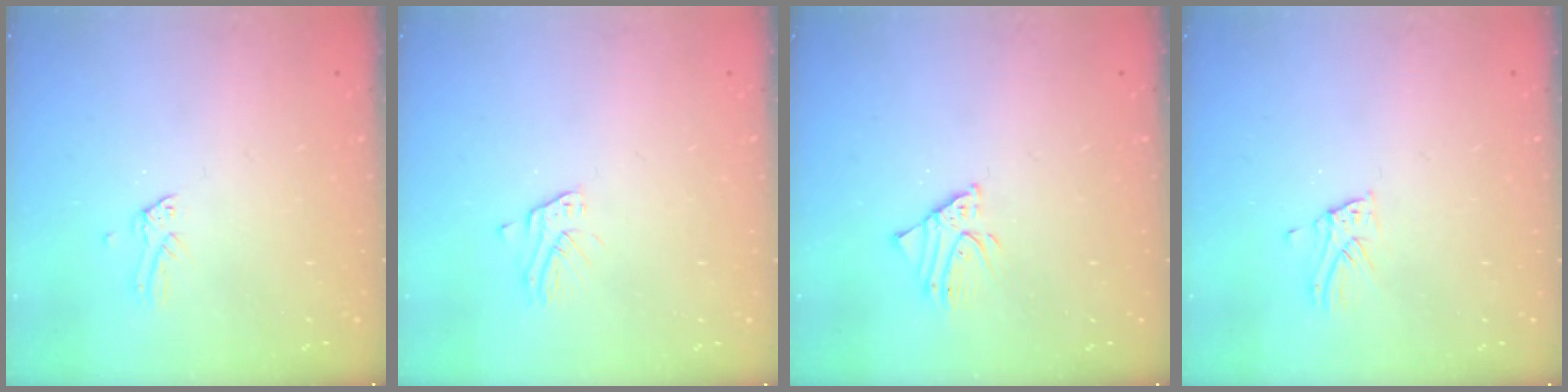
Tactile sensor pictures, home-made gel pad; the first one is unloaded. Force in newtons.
{"total": 2.2, "press": 2.2, "slide": 0.2}
{"total": 1.7, "press": 1.7, "slide": 0.0}
{"total": 3.5, "press": 3.5, "slide": 0.2}